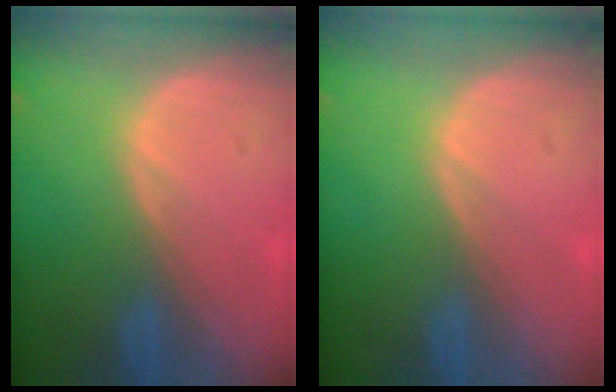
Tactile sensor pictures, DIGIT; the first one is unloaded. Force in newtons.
{"total": 0.0}